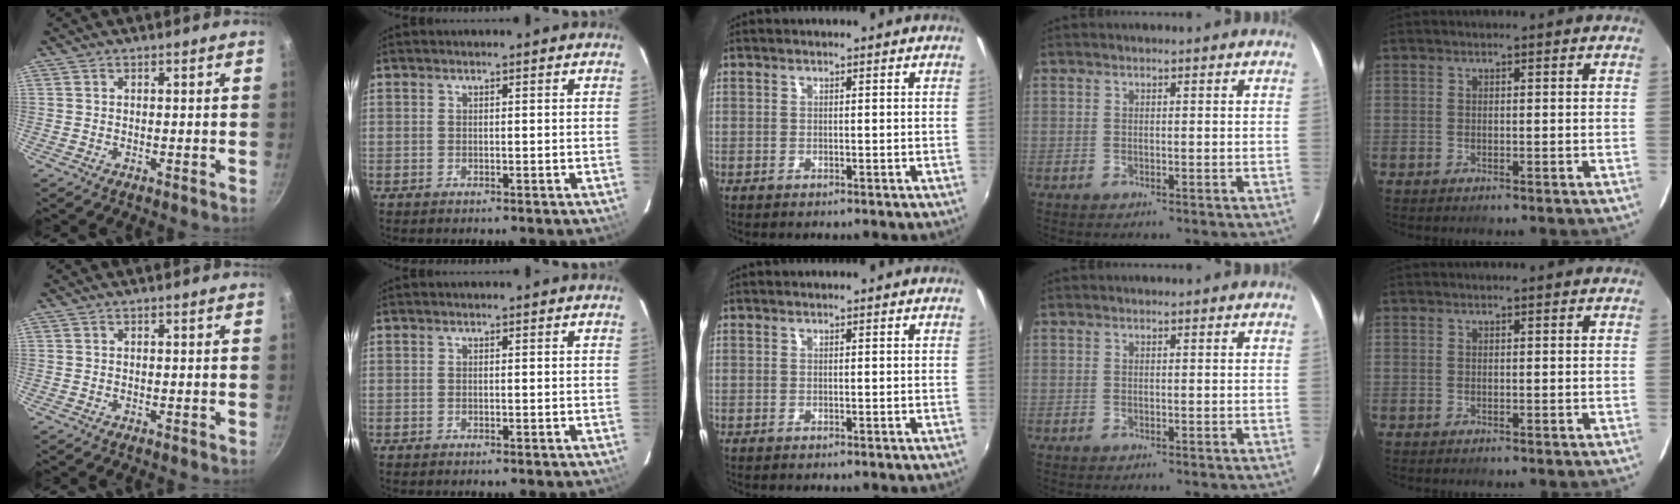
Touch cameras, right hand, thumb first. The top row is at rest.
{}